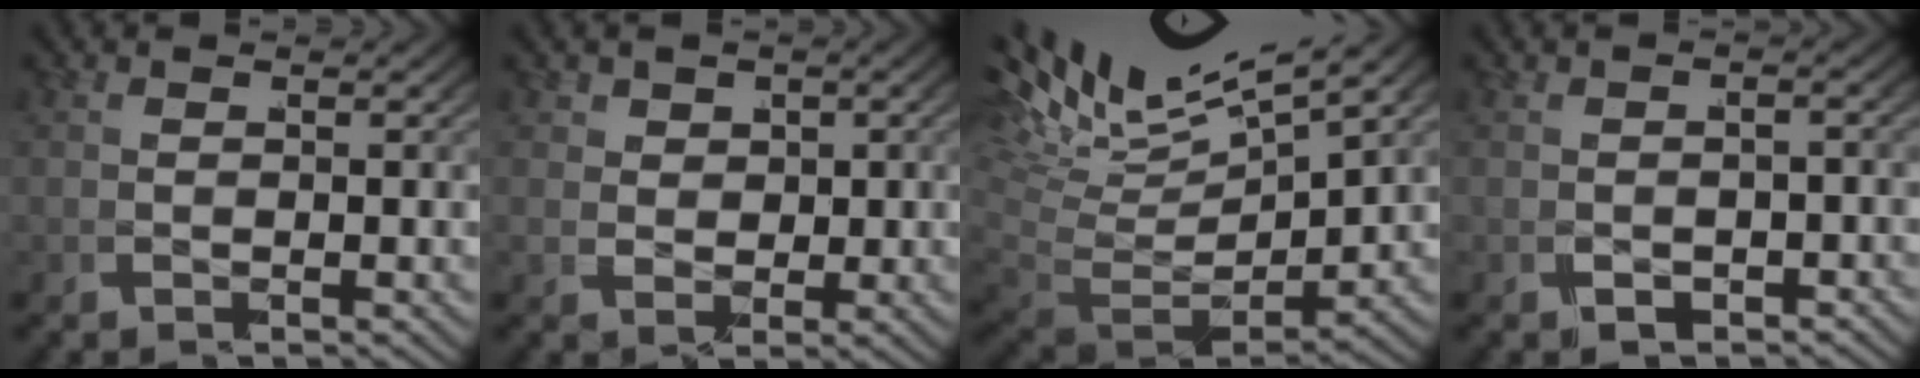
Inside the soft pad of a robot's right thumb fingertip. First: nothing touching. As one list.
[{"total": 0.9, "force": [0.6, 0.3, -0.6], "torque": [0.008, 0.002, 0.015]}, {"total": 8.8, "force": [1.3, 5.4, 6.9], "torque": [-0.135, -0.020, 0.026]}, {"total": 1.7, "force": [-1.4, 0.7, 0.6], "torque": [-0.016, -0.002, -0.018]}]